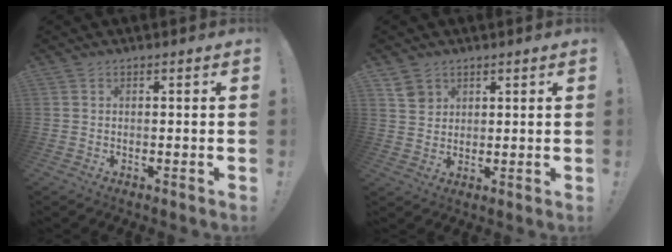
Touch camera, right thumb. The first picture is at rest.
{"total": 4.5, "force": [2.8, 3.3, 1.0], "torque": [-0.009, -0.013, 0.051]}